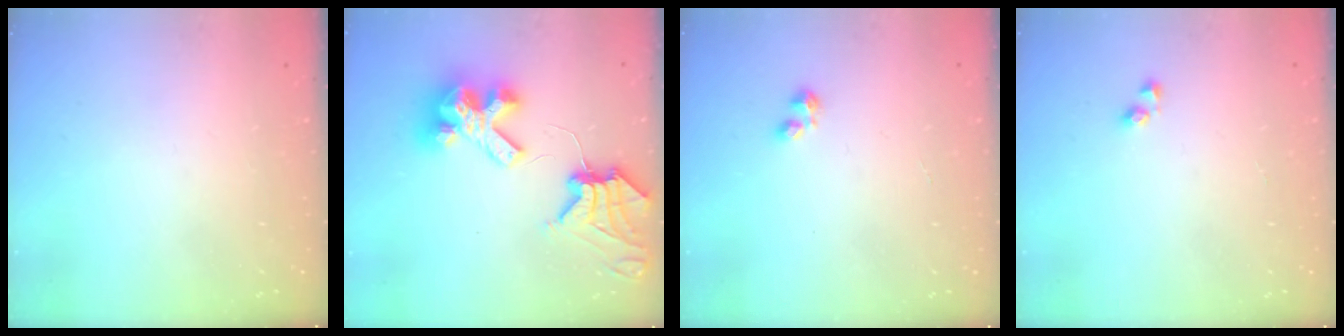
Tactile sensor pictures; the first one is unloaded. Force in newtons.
{"total": 11.3, "press": 11.3, "slide": 1.4}
{"total": 1.8, "press": 1.7, "slide": 0.5}
{"total": 2.8, "press": 2.8, "slide": 0.3}